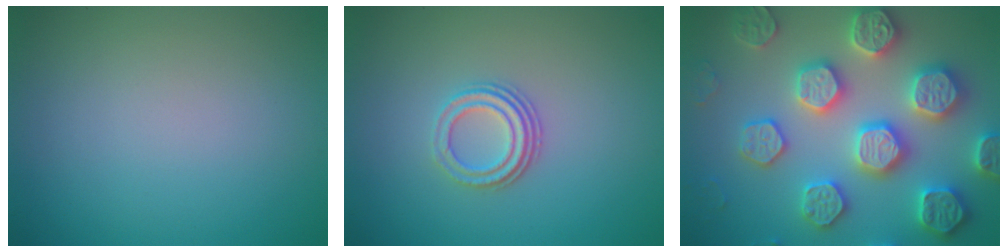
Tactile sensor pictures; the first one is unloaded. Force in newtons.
{"total": 3.0, "press": 2.3, "slide": 1.9}
{"total": 7.9, "press": 7.7, "slide": 1.7}